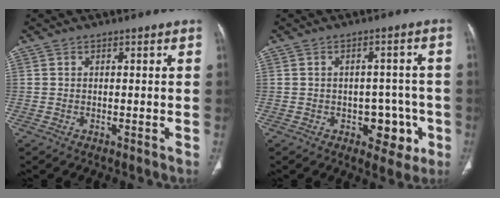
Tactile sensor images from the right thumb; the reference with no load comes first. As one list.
[{"total": 7.1, "force": [-2.4, 4.8, 4.7], "torque": [-0.023, 0.016, -0.025]}]